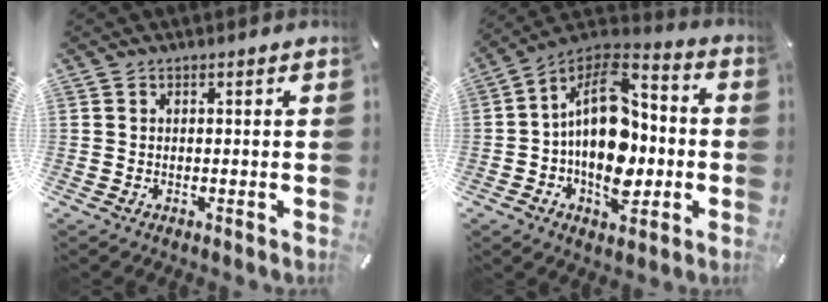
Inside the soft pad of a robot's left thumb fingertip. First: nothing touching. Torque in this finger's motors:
{"motor_torque": [0.27, 1.68, 1.62, 1.15, 0.32]}